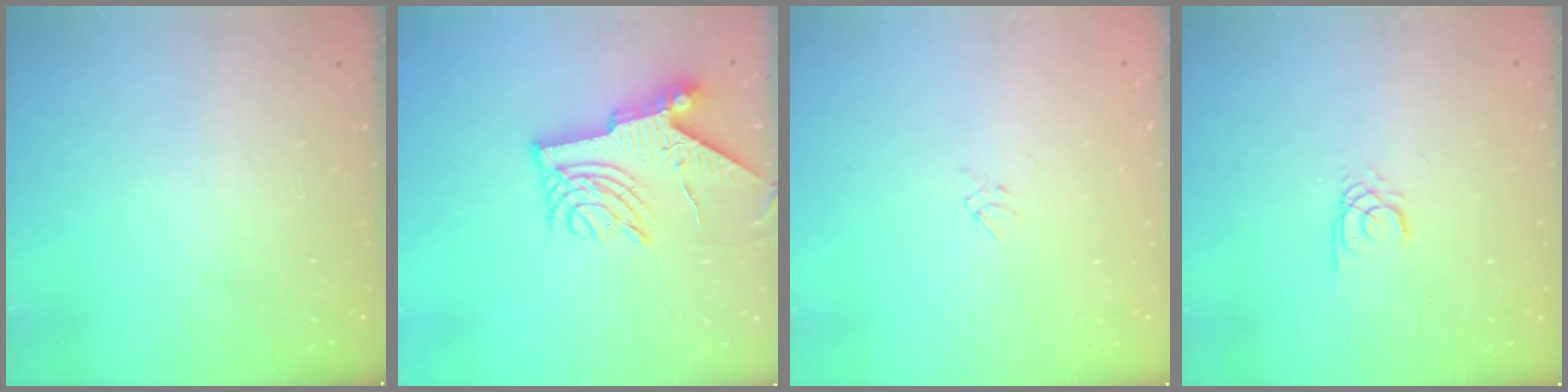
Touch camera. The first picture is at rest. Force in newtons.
{"total": 9.5, "press": 9.4, "slide": 0.9}
{"total": 1.2, "press": 1.1, "slide": 0.5}
{"total": 2.2, "press": 2.2, "slide": 0.2}